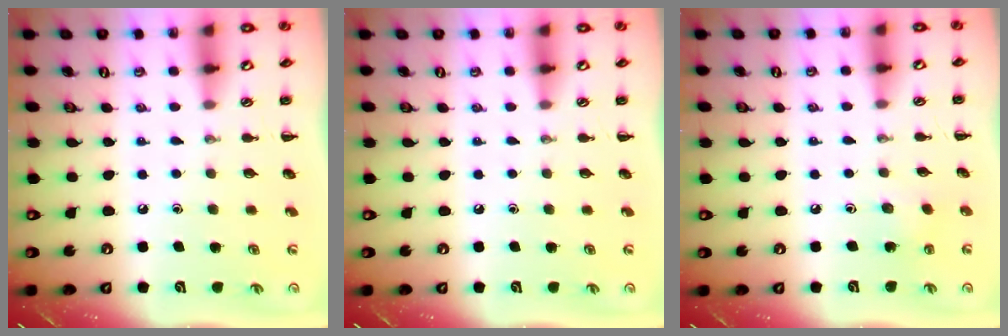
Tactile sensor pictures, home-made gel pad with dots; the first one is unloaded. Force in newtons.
{"total": 0.0}
{"total": 2.0, "press": 1.9, "slide": 0.6}